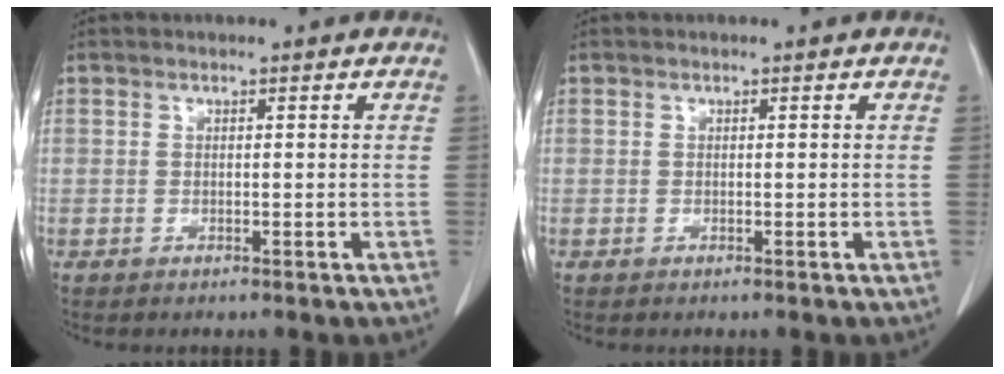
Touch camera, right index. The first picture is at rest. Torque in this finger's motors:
{"motor_torque": [0.00, 0.00, 0.03, 0.00]}